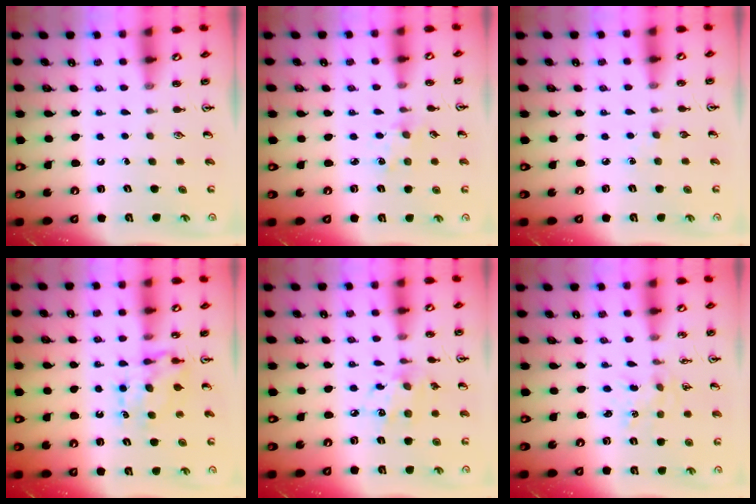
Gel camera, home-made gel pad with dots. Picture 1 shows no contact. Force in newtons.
{"total": 2.8, "press": 2.8, "slide": 0.4}
{"total": 2.9, "press": 2.9, "slide": 0.4}
{"total": 7.7, "press": 7.6, "slide": 0.8}
{"total": 8.5, "press": 8.5, "slide": 0.6}
{"total": 0.0}